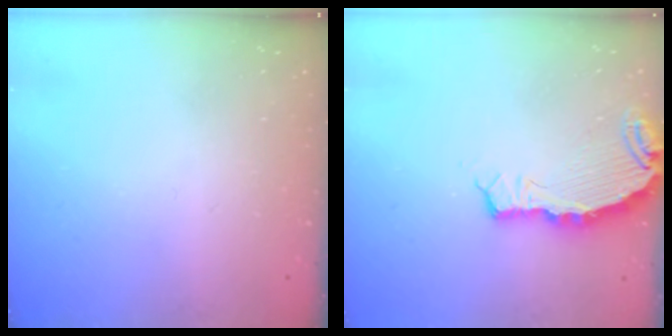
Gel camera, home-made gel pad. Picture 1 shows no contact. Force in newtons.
{"total": 5.1, "press": 5.1, "slide": 0.5}